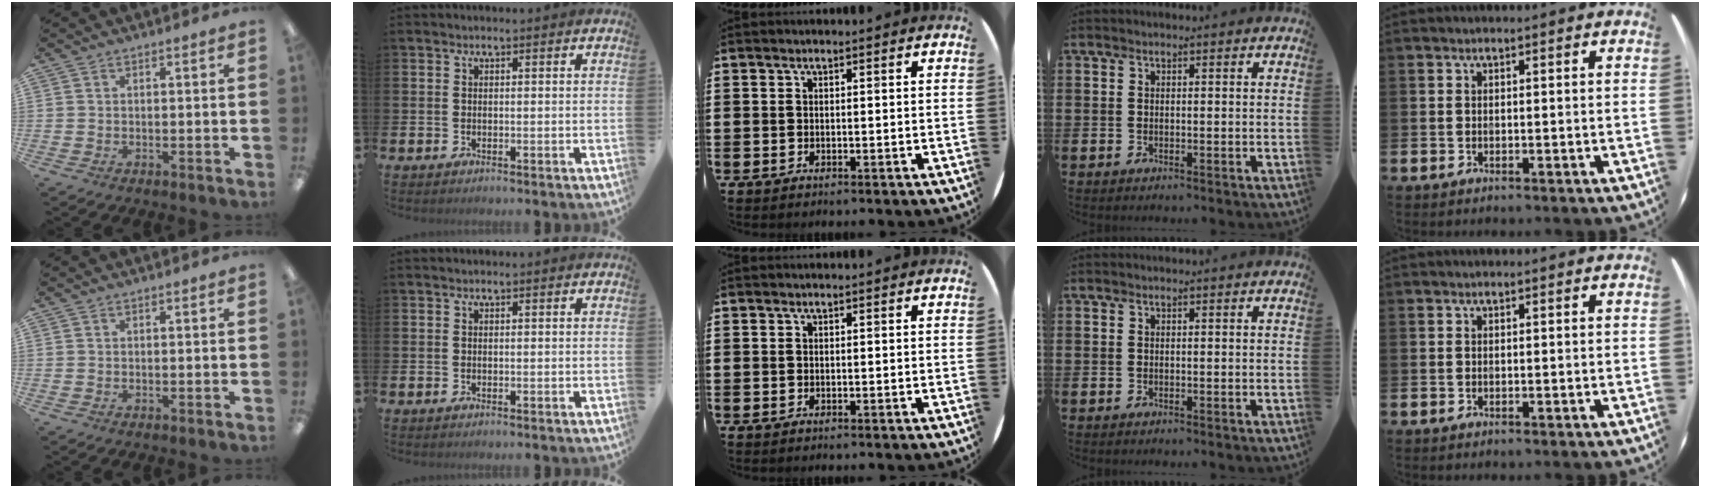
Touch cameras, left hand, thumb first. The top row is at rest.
{}